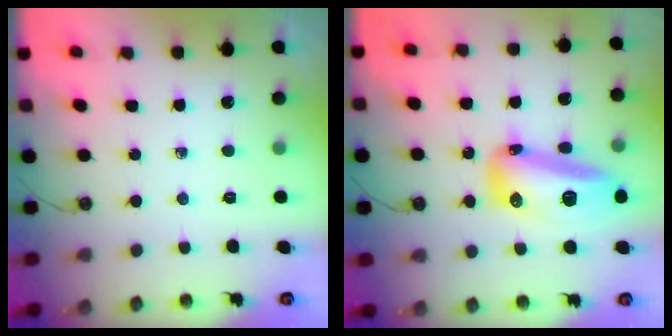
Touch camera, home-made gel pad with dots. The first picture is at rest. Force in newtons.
{"total": 30.0, "press": 22.1, "slide": 20.4}